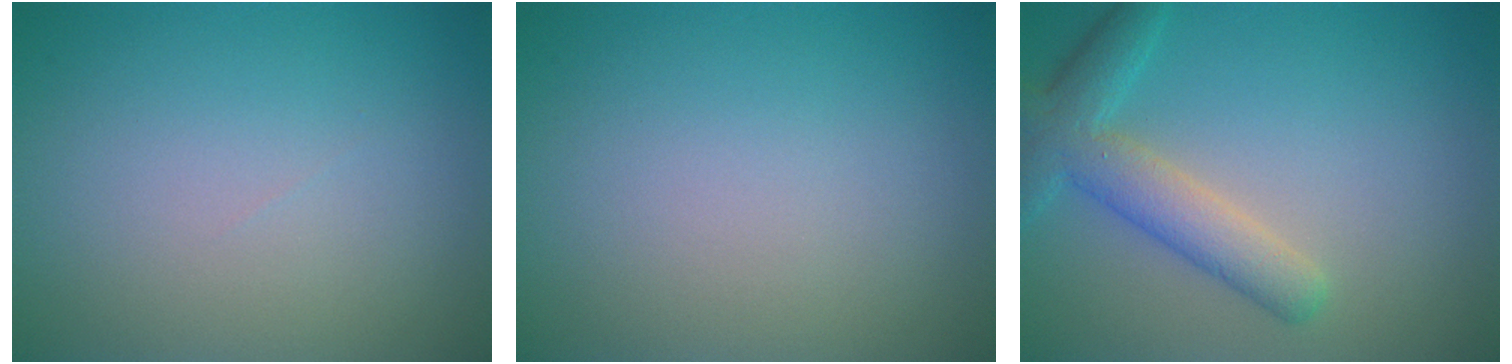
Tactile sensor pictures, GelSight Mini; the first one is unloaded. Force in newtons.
{"total": 0.0}
{"total": 4.6, "press": 4.6, "slide": 0.2}